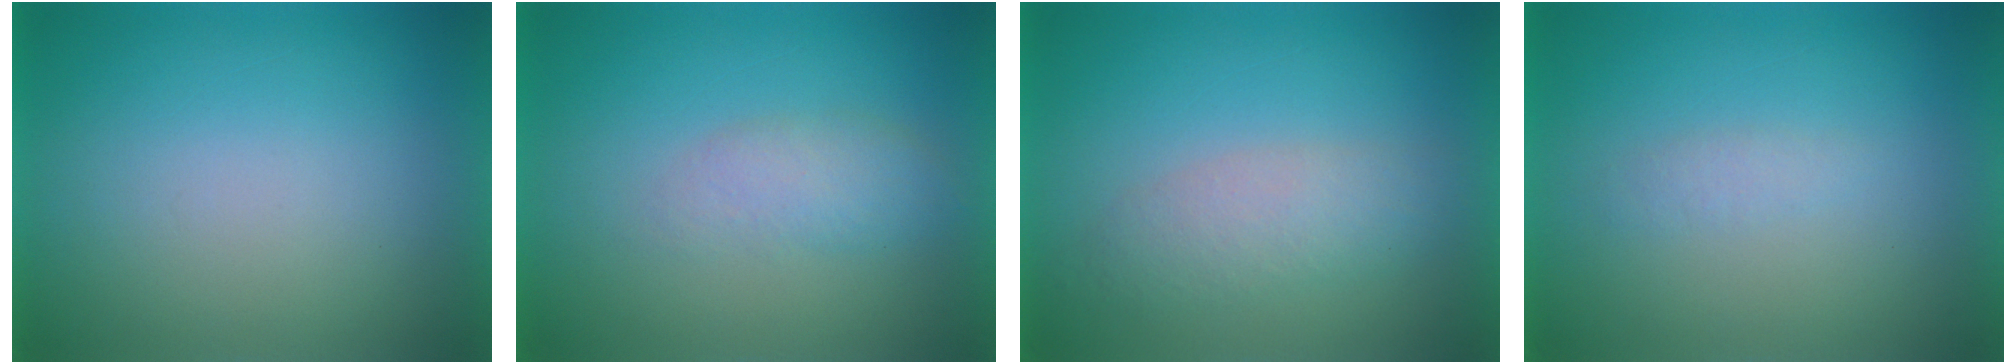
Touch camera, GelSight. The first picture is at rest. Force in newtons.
{"total": 3.9}
{"total": 3.4}
{"total": 1.3}